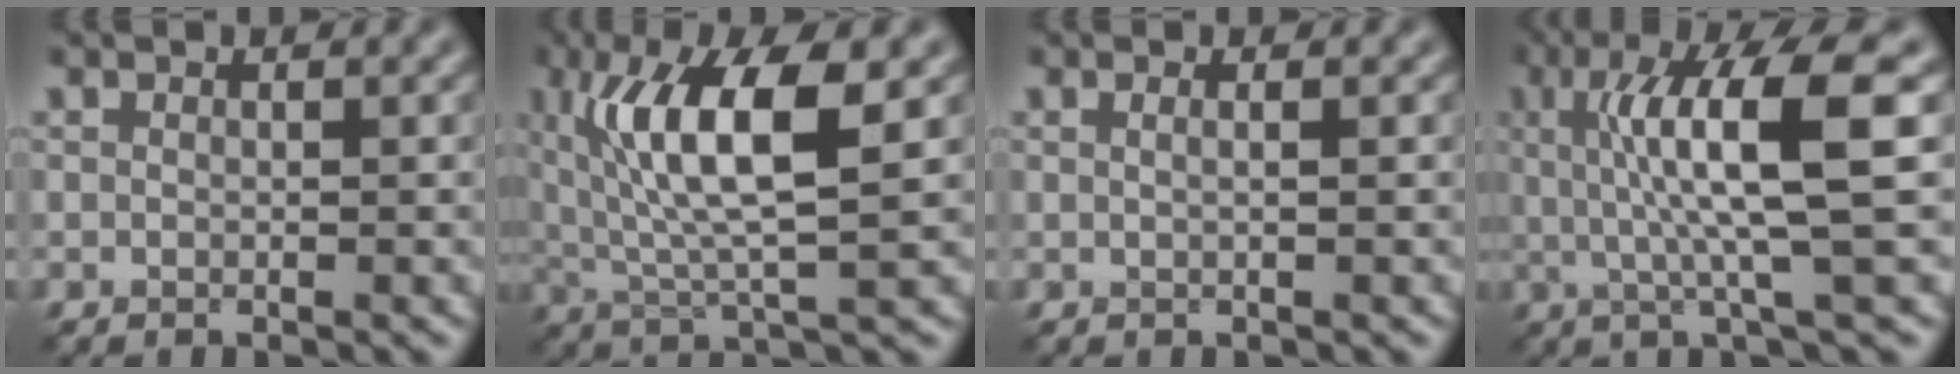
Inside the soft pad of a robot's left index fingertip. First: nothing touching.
{"total": 8.9, "force": [2.7, 2.5, 8.1], "torque": [-0.146, -0.002, 0.050]}
{"total": 1.4, "force": [0.5, 0.7, 1.1], "torque": [-0.002, -0.003, -0.006]}
{"total": 9.0, "force": [1.5, 1.7, 8.7], "torque": [-0.128, 0.003, 0.026]}